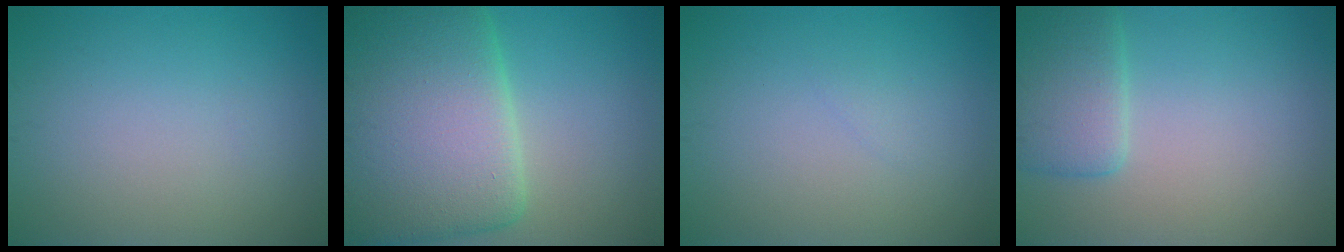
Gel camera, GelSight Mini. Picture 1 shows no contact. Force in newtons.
{"total": 14.3, "press": 14.2, "slide": 0.8}
{"total": 0.5, "press": 0.5, "slide": 0.1}
{"total": 3.7, "press": 3.7, "slide": 0.3}